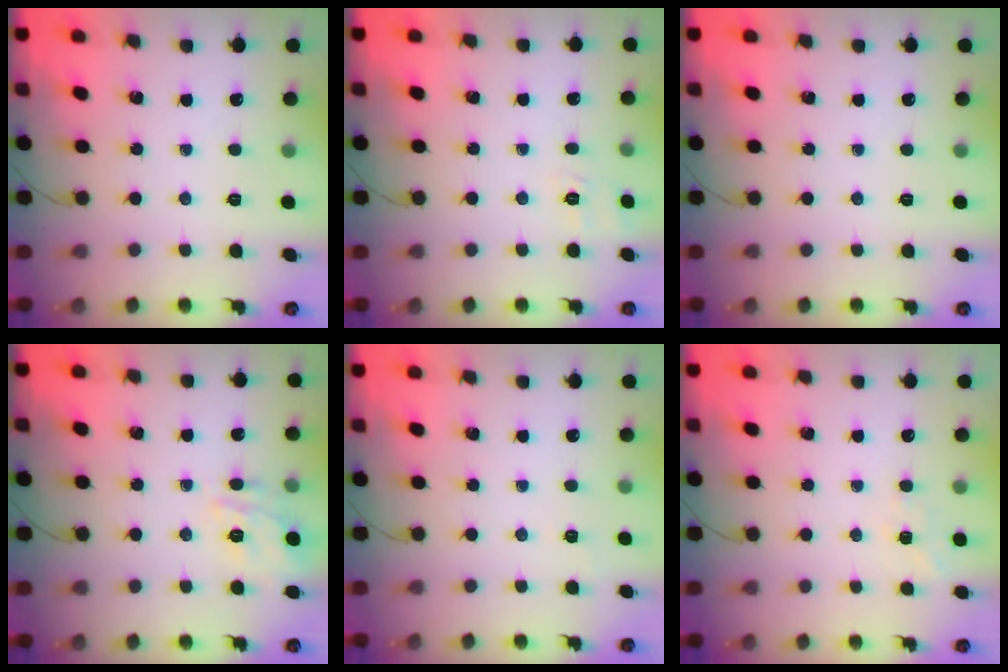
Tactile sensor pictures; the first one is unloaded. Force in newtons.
{"total": 2.5, "press": 1.6, "slide": 1.9}
{"total": 0.0}
{"total": 5.1, "press": 5.0, "slide": 0.8}
{"total": 2.0, "press": 1.6, "slide": 1.2}
{"total": 2.3, "press": 1.6, "slide": 1.7}